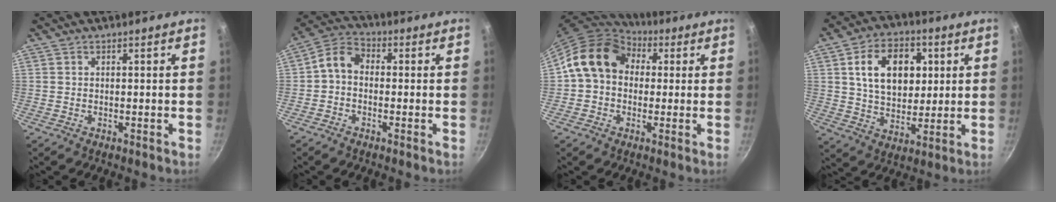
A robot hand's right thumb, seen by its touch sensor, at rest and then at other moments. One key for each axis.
{"total": 5.6, "fx": -0.8, "fy": 3.9, "fz": 3.9, "tx": -0.076, "ty": 0.026, "tz": -0.032}
{"total": 14.2, "fx": 2.3, "fy": 11.3, "fz": 8.2, "tx": -0.117, "ty": 0.033, "tz": 0.021}
{"total": 15.0, "fx": 3.7, "fy": 10.4, "fz": 10.2, "tx": -0.129, "ty": -0.001, "tz": 0.059}